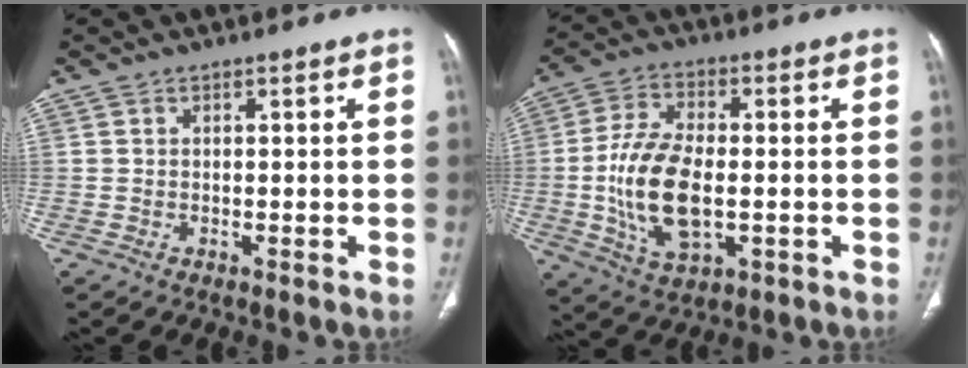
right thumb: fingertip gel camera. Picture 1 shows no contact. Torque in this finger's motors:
{"motor_torque": [-0.12, 0.28, 0.75, 0.47, 0.15]}